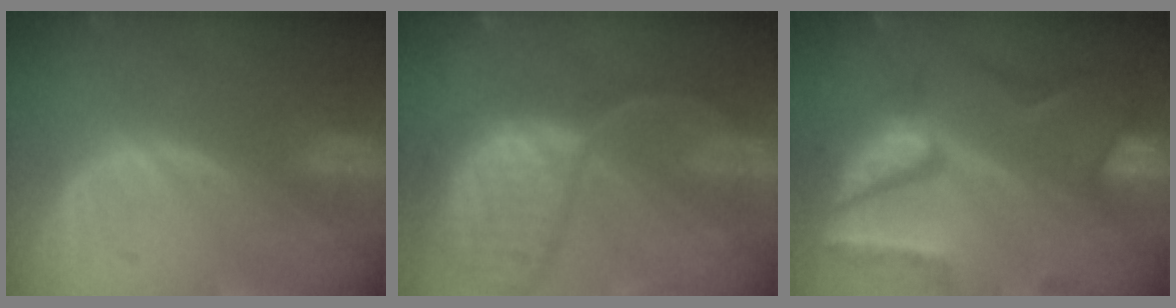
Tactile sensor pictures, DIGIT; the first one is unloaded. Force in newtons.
{"total": 12.1, "press": 9.9, "slide": 7.0}
{"total": 10.3, "press": 8.6, "slide": 5.6}